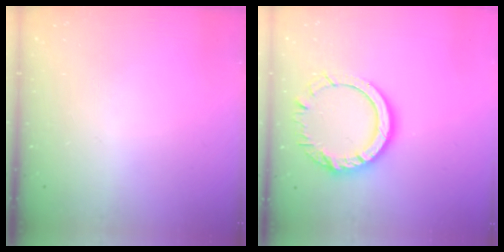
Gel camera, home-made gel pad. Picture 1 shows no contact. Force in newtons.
{"total": 14.7, "press": 14.6, "slide": 1.3}